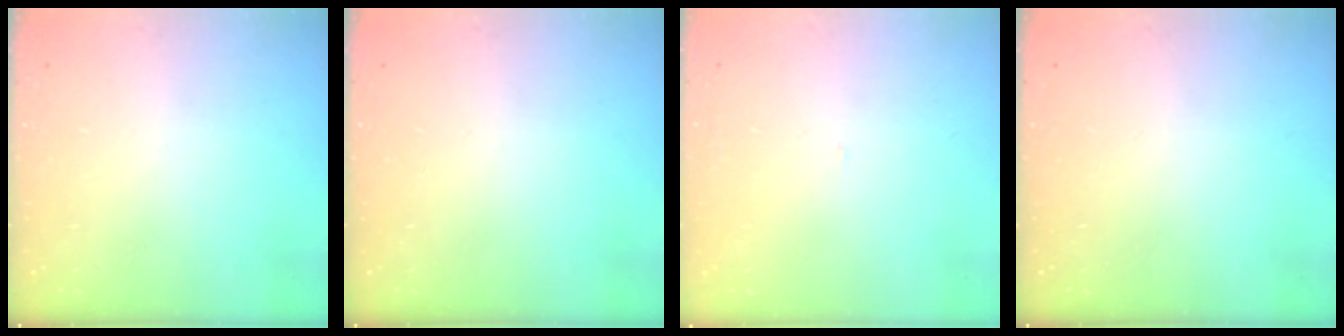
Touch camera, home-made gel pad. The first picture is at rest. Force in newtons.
{"total": 0.0}
{"total": 2.1, "press": 2.1, "slide": 0.1}
{"total": 0.0}